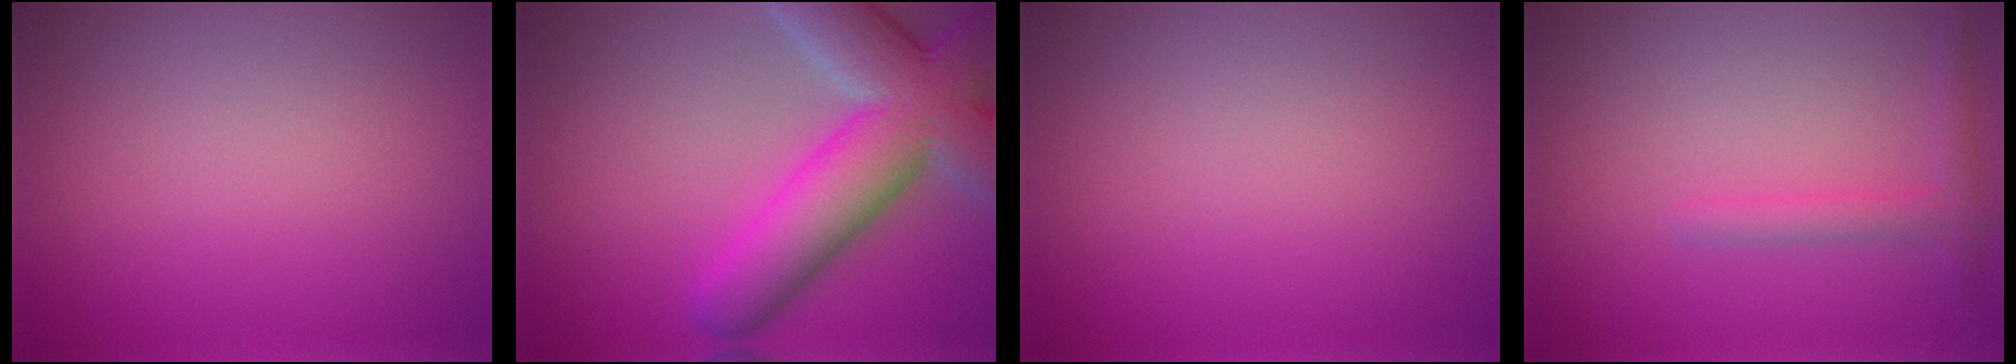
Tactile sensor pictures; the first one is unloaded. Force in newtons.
{"total": 10.8, "press": 10.7, "slide": 0.8}
{"total": 0.0}
{"total": 1.7, "press": 1.7, "slide": 0.1}